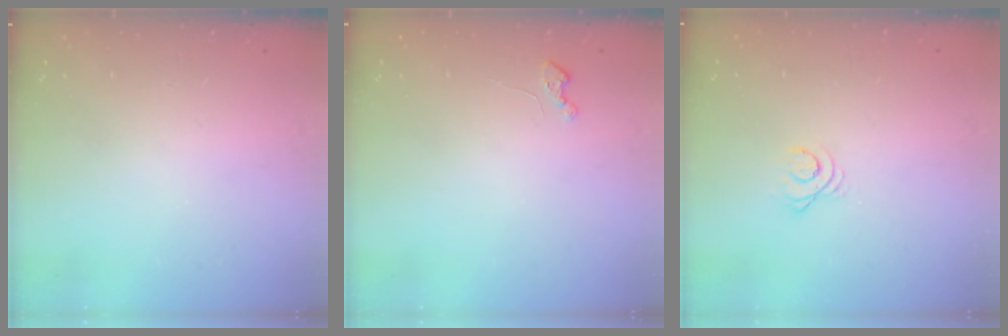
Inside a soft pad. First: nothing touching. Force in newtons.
{"total": 2.2, "press": 2.2, "slide": 0.3}
{"total": 2.9, "press": 2.9, "slide": 0.3}